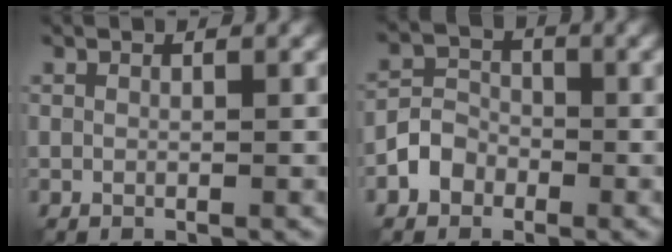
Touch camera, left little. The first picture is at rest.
{"total": 2.7, "force": [-1.5, 2.1, 0.8], "torque": [-0.008, 0.011, -0.033]}